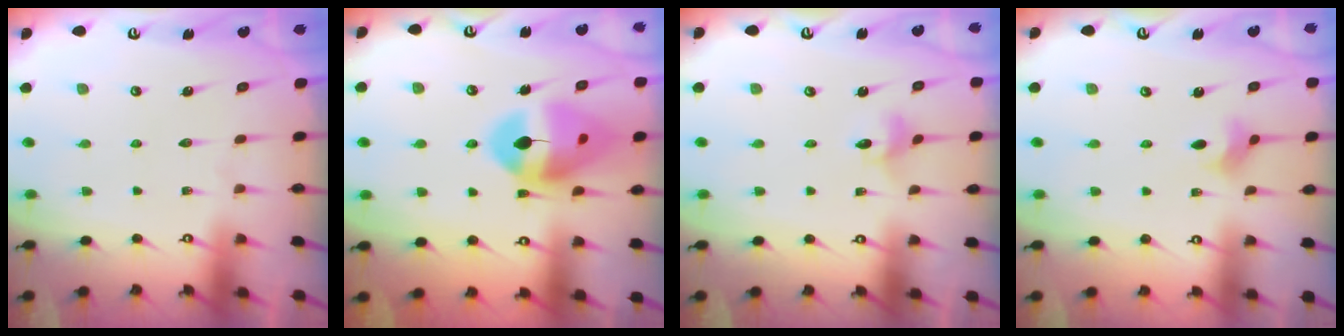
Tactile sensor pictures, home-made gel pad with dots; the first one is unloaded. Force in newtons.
{"total": 15.3, "press": 15.2, "slide": 1.7}
{"total": 3.6, "press": 3.5, "slide": 0.4}
{"total": 2.8, "press": 2.7, "slide": 0.6}